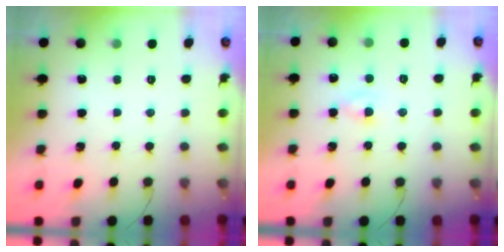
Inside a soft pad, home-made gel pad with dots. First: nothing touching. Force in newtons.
{"total": 1.9, "press": 1.6, "slide": 0.9}